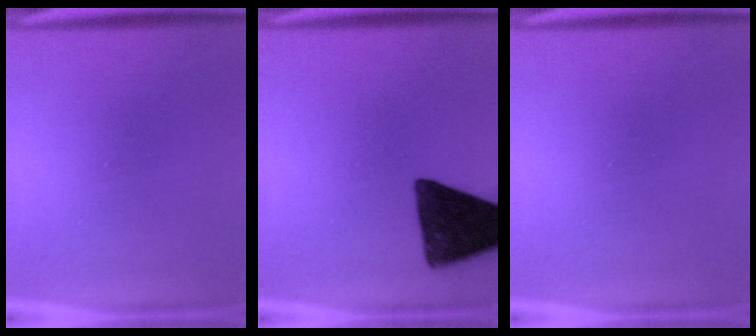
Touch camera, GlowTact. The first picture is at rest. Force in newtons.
{"total": 13.0}
{"total": 0.0}